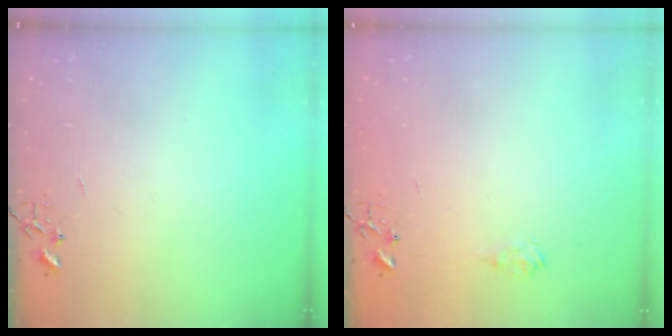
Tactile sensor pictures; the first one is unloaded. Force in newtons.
{"total": 6.2, "press": 6.1, "slide": 0.8}